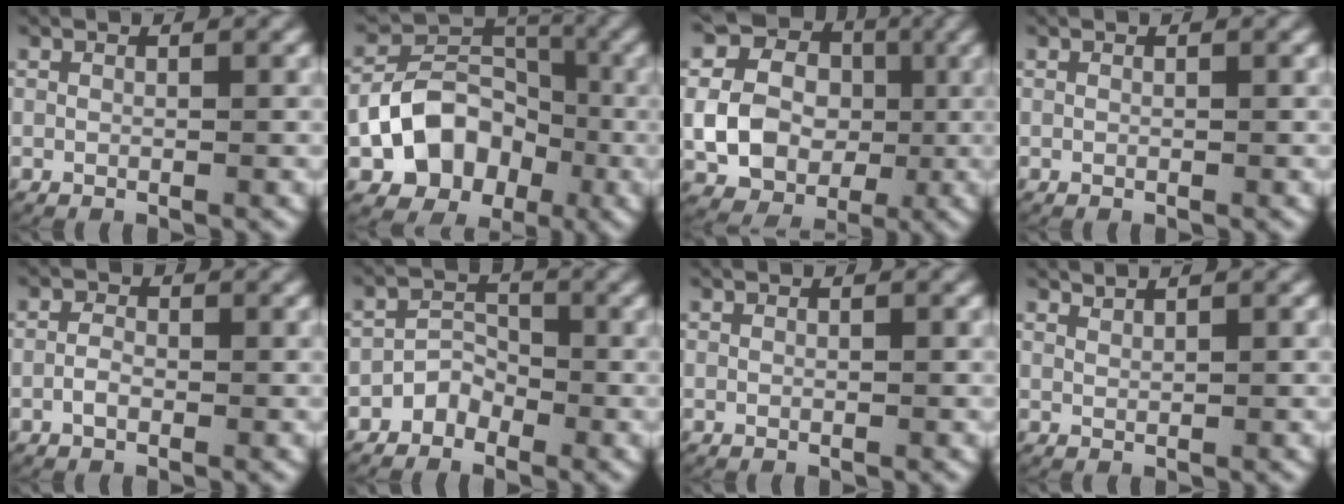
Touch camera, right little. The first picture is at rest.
{"total": 9.7, "force": [-3.7, 7.7, 4.6], "torque": [-0.074, -0.016, -0.059]}
{"total": 12.0, "force": [1.1, 10.6, 5.5], "torque": [-0.132, -0.022, 0.011]}
{"total": 0.0}
{"total": 1.2, "force": [-0.6, 0.8, 0.7], "torque": [-0.018, -0.003, -0.013]}
{"total": 2.9, "force": [-1.7, 2.2, 0.8], "torque": [-0.021, -0.004, -0.036]}
{"total": 0.0}
{"total": 1.3, "force": [1.3, 0.1, 0.2], "torque": [-0.006, 0.000, 0.027]}